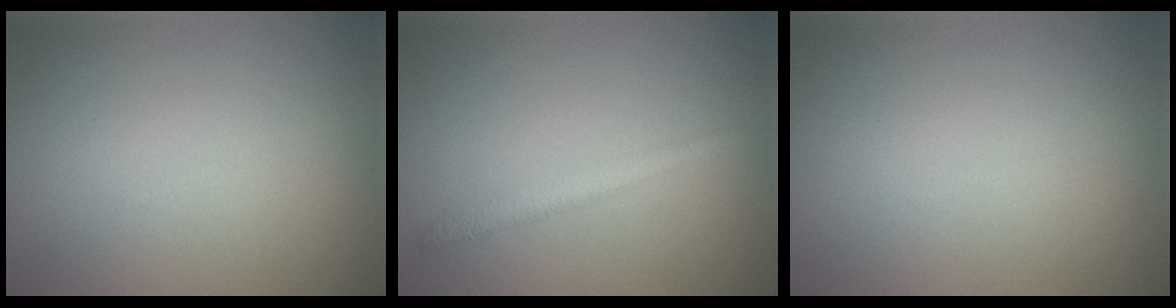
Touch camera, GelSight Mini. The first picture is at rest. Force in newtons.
{"total": 2.0, "press": 2.0, "slide": 0.1}
{"total": 0.0}